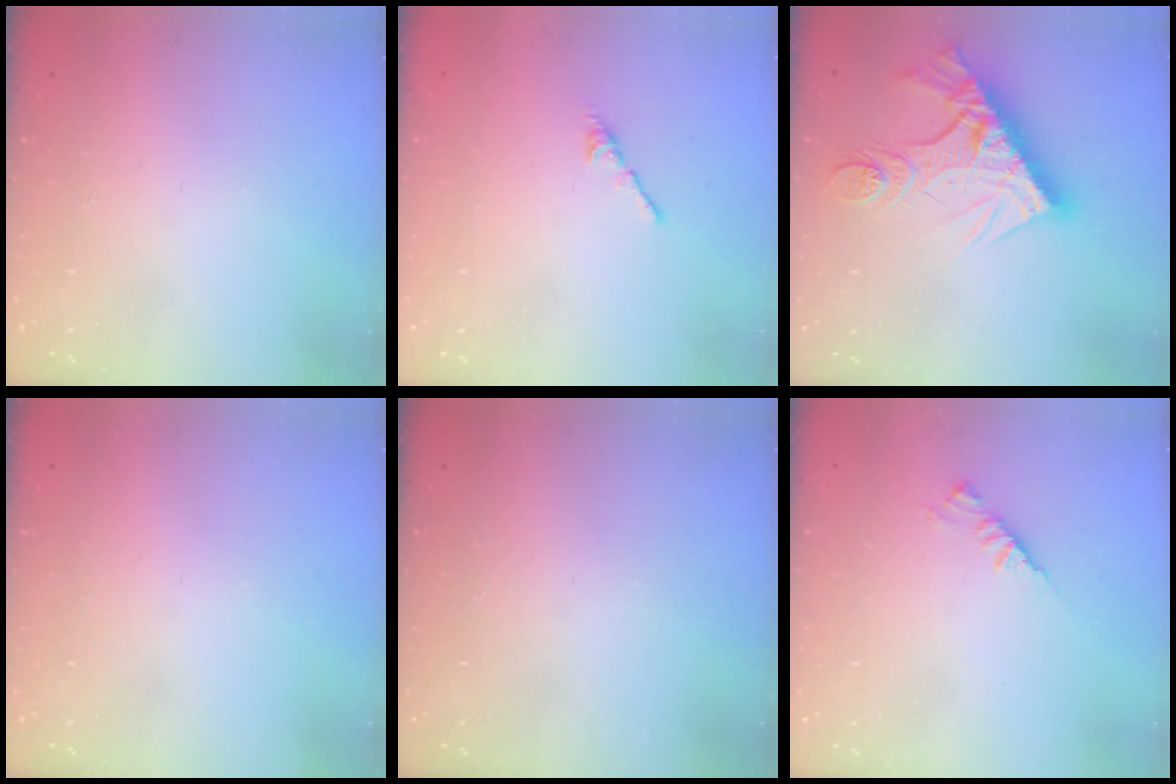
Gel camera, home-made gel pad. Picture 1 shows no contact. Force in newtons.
{"total": 2.7, "press": 2.7, "slide": 0.7}
{"total": 15.0, "press": 14.9, "slide": 1.4}
{"total": 0.0}
{"total": 0.0}
{"total": 2.9, "press": 2.8, "slide": 0.7}